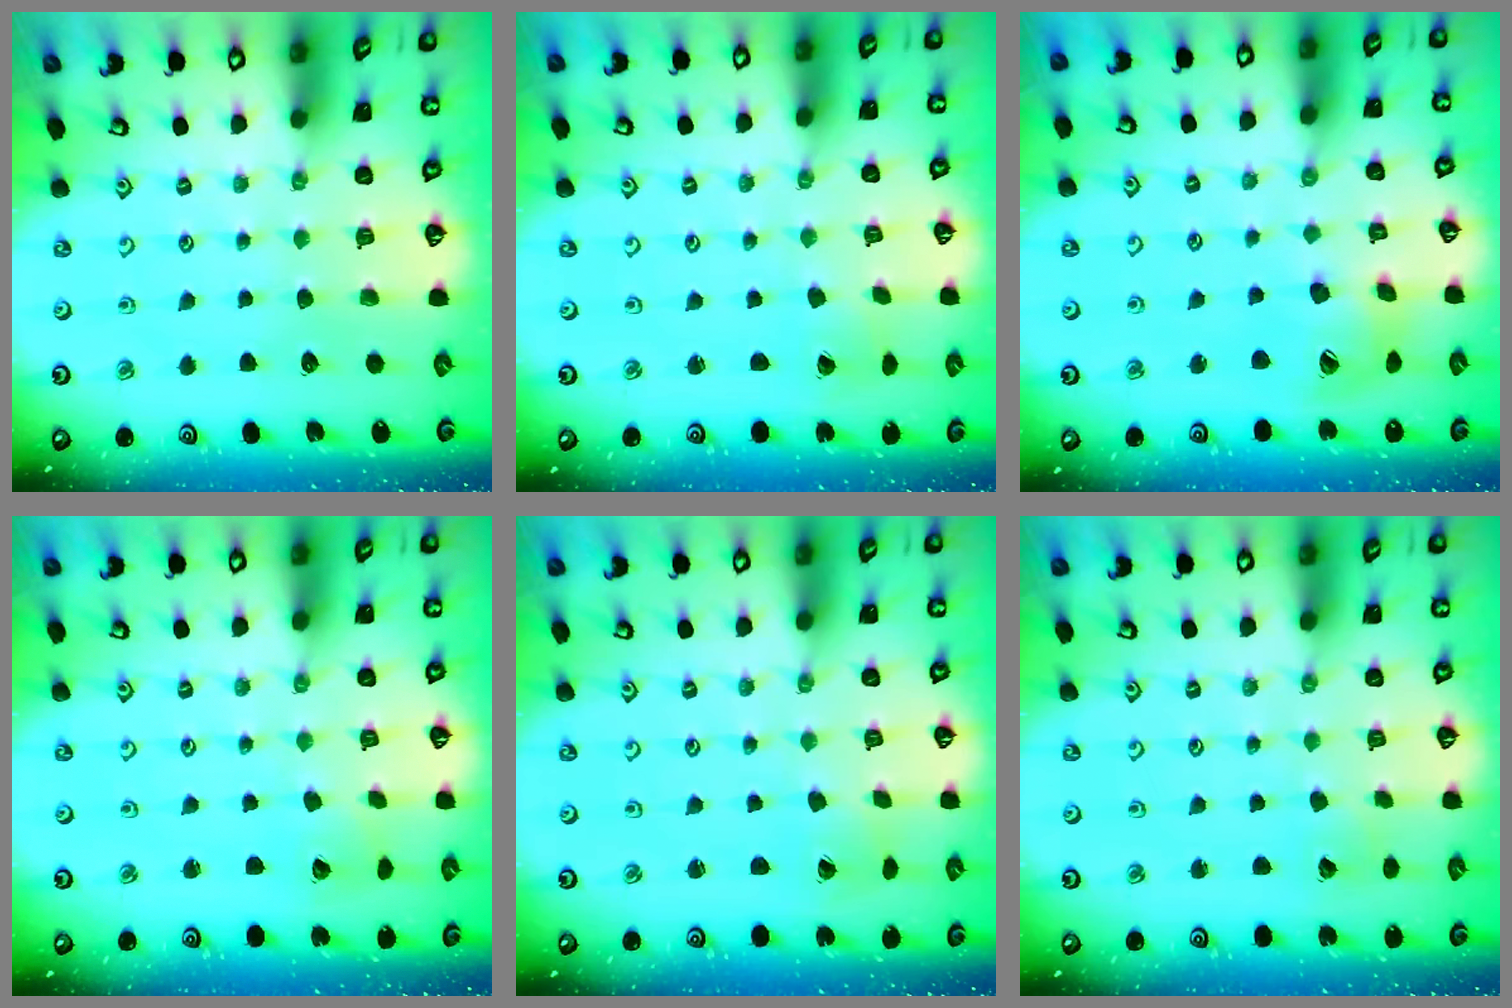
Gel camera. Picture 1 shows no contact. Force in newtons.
{"total": 1.2, "press": 1.2, "slide": 0.1}
{"total": 15.2, "press": 15.0, "slide": 2.2}
{"total": 2.2, "press": 2.2, "slide": 0.3}
{"total": 1.1, "press": 1.1, "slide": 0.1}
{"total": 3.4, "press": 3.4, "slide": 0.4}